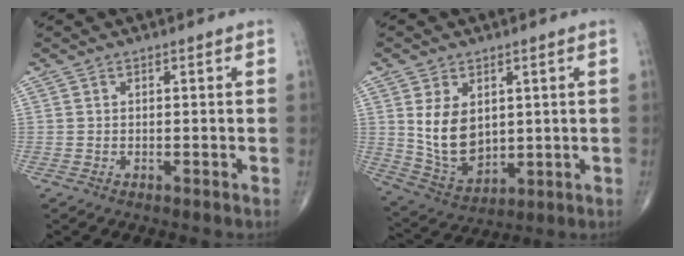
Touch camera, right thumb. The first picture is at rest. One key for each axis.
{"total": 10.6, "fx": 2.1, "fy": 7.2, "fz": 7.5, "tx": -0.115, "ty": -0.020, "tz": 0.061}